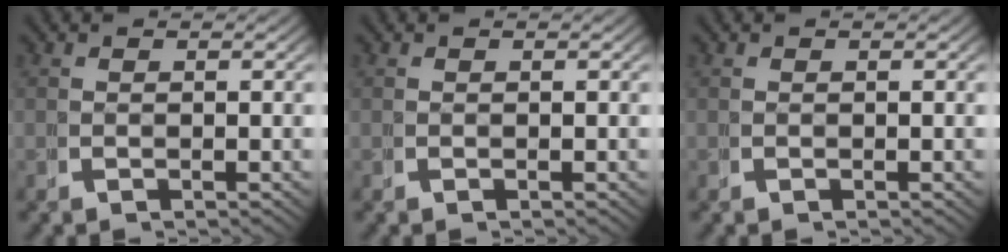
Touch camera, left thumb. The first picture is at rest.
{"total": 0.0}
{"total": 0.0}